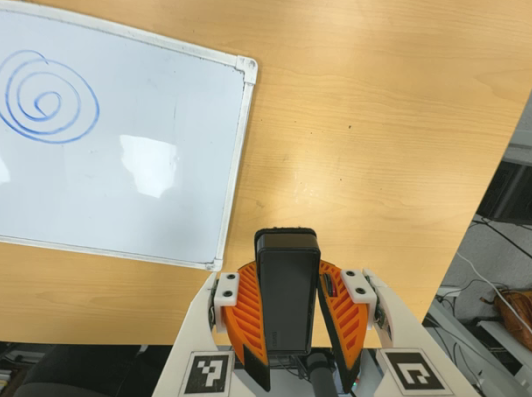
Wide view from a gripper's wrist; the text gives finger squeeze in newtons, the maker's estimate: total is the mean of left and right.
{"total": 9.8, "left": 7.8, "right": 11.7}